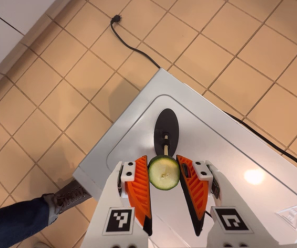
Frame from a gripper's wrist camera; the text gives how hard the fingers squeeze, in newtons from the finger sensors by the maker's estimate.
{"total": 6.3, "left": 5.9, "right": 6.6}